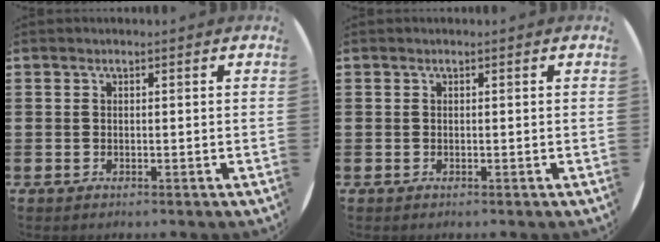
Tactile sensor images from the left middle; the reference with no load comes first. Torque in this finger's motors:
{"motor_torque": [-0.01, -0.01, 0.00, 0.00]}